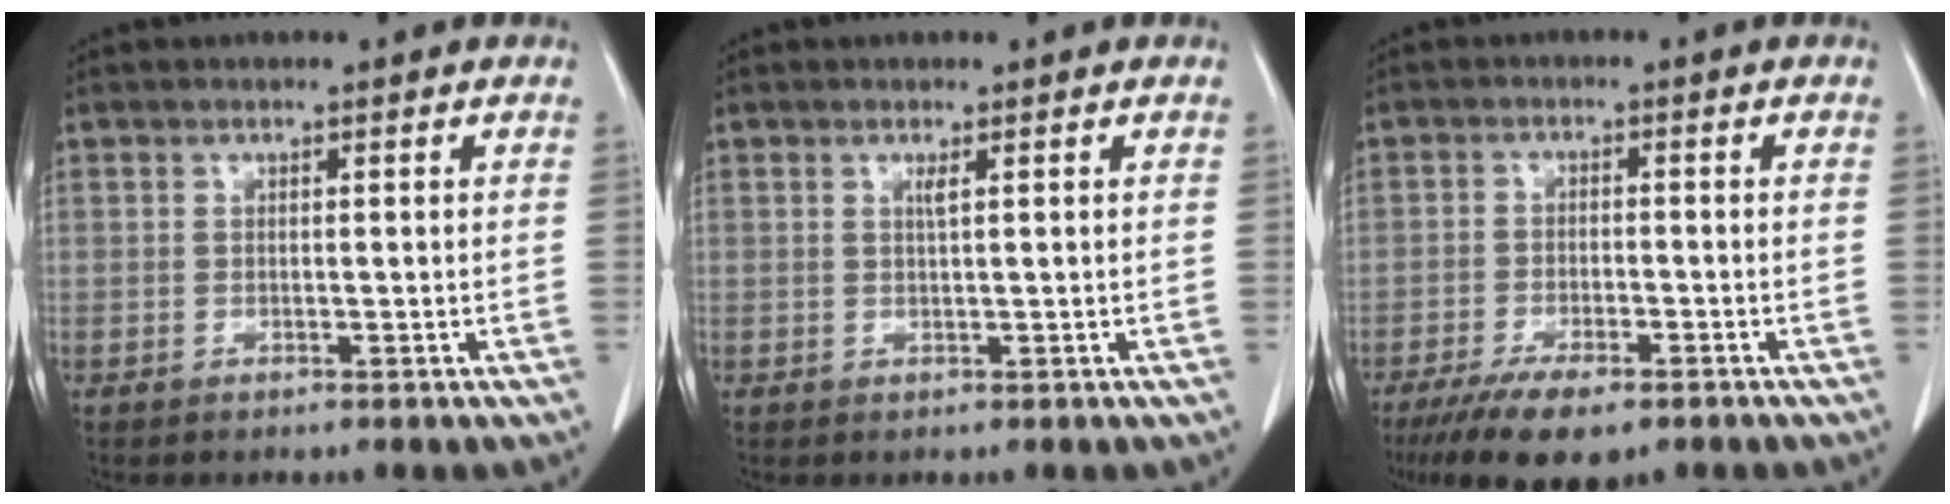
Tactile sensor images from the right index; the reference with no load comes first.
{"total": 0.9, "force": [0.4, -0.2, 0.7], "torque": [-0.020, -0.003, 0.009]}
{"total": 8.7, "force": [-6.1, 2.8, 5.6], "torque": [-0.092, -0.015, -0.099]}